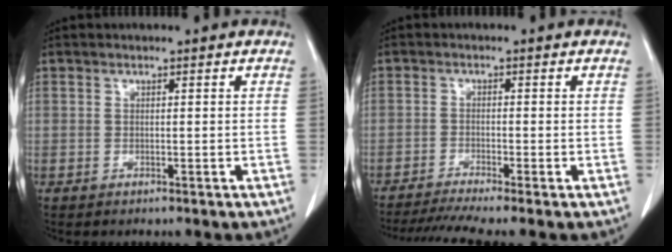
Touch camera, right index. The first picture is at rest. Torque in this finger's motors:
{"motor_torque": [0.43, -0.62, 0.06, 0.02]}